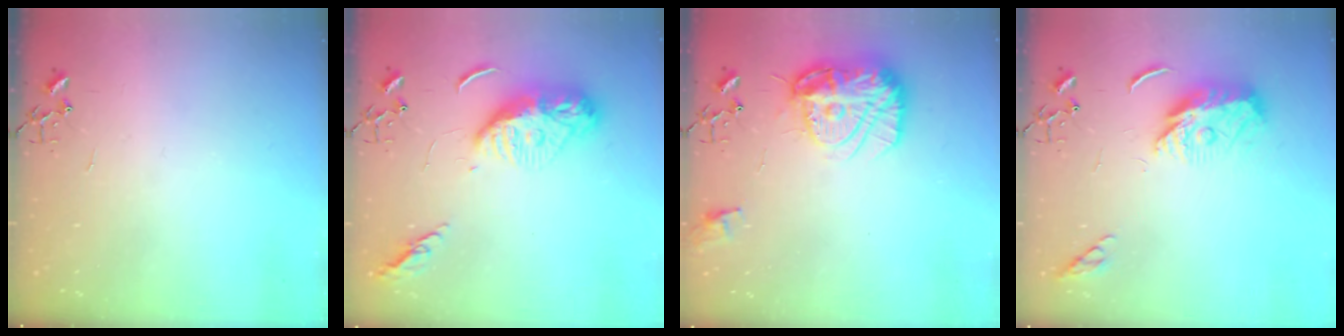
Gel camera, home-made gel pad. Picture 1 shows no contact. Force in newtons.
{"total": 12.9, "press": 12.8, "slide": 1.1}
{"total": 17.8, "press": 17.8, "slide": 1.7}
{"total": 9.5, "press": 9.5, "slide": 0.4}